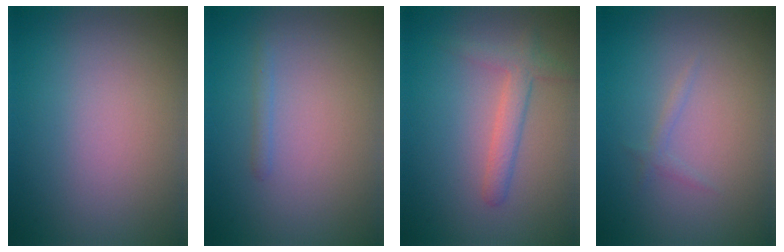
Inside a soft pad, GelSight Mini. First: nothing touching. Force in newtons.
{"total": 0.7, "press": 0.7, "slide": 0.0}
{"total": 1.8, "press": 1.8, "slide": 0.2}
{"total": 0.7, "press": 0.7, "slide": 0.1}